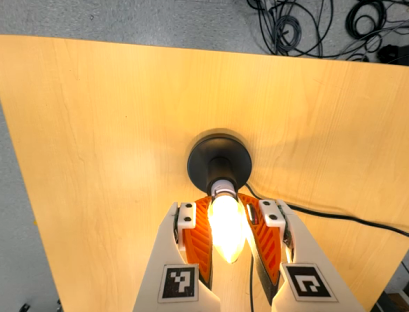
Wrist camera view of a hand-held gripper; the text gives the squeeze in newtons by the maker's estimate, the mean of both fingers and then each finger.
{"total": 26.0, "left": 25.5, "right": 26.6}